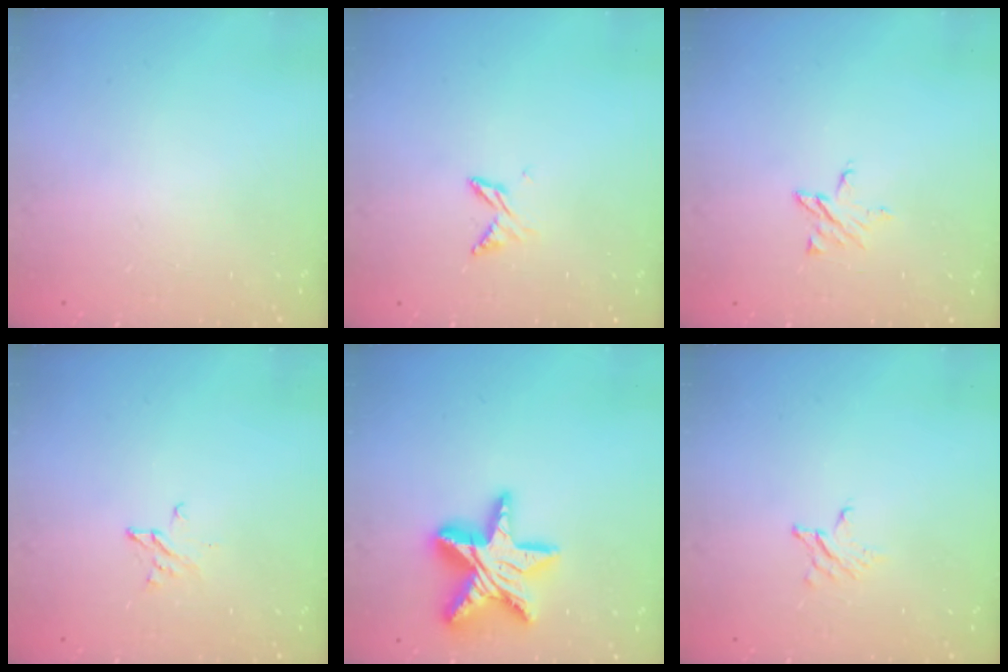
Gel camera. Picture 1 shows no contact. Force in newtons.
{"total": 5.3, "press": 5.2, "slide": 0.7}
{"total": 3.1, "press": 3.0, "slide": 0.3}
{"total": 2.2, "press": 2.2, "slide": 0.2}
{"total": 16.5, "press": 16.5, "slide": 1.2}
{"total": 2.5, "press": 2.5, "slide": 0.3}